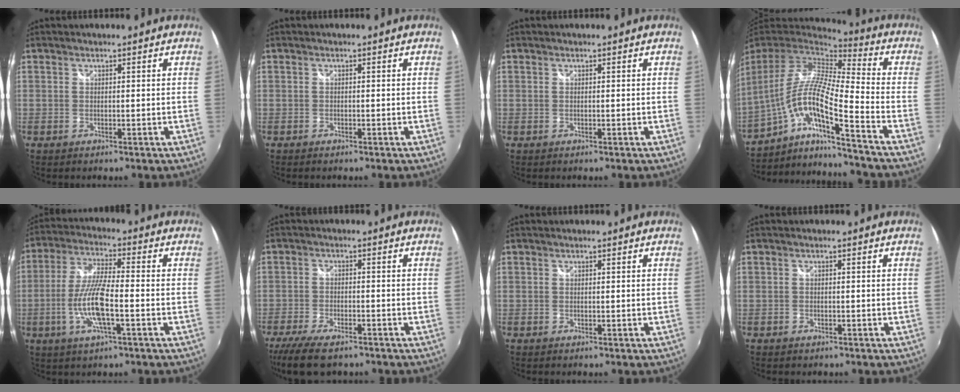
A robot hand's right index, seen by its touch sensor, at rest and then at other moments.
{"total": 0.7, "force": [-0.6, 0.3, 0.2], "torque": [-0.006, -0.003, -0.012]}
{"total": 0.0}
{"total": 16.3, "force": [-6.5, 1.1, 14.9], "torque": [-0.242, -0.035, -0.129]}
{"total": 10.5, "force": [-3.2, 1.7, 9.9], "torque": [-0.205, -0.004, -0.062]}
{"total": 10.4, "force": [-8.8, 2.5, 4.9], "torque": [-0.120, -0.031, -0.154]}
{"total": 0.0}
{"total": 1.2, "force": [-0.9, 0.9, 0.3], "torque": [-0.009, -0.002, -0.013]}